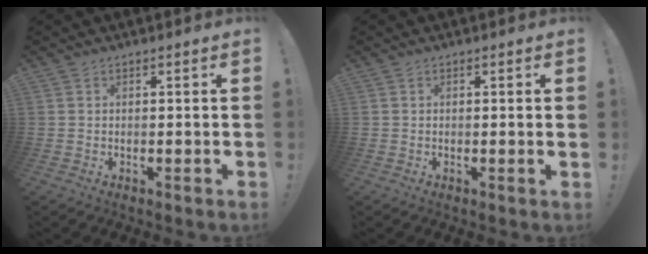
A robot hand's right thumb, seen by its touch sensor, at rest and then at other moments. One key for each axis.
{"total": 1.2, "fx": 0.3, "fy": -0.4, "fz": 1.1, "tx": -0.012, "ty": -0.005, "tz": 0.002}